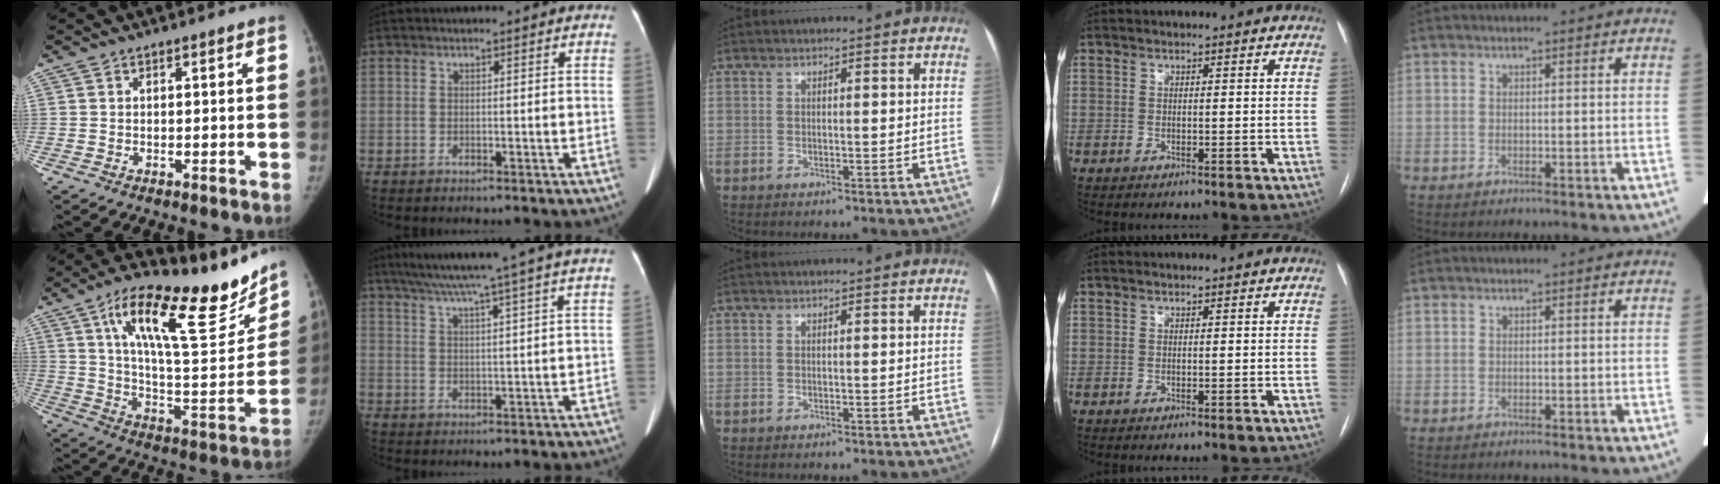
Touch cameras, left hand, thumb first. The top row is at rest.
{"thumb": {"total": 26.1, "force": [17.2, 7.8, 17.9], "torque": [-0.233, -0.069, 0.280]}, "index": {"total": 16.1, "force": [13.4, -2.3, 8.7], "torque": [-0.148, 0.002, 0.179]}}